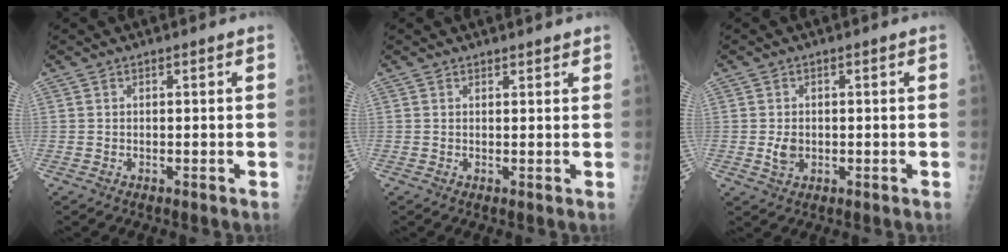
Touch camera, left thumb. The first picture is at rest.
{"total": 1.5, "force": [1.3, 0.5, 0.5], "torque": [0.000, -0.006, 0.017]}
{"total": 2.9, "force": [-0.2, 2.1, 1.9], "torque": [-0.030, -0.002, 0.001]}